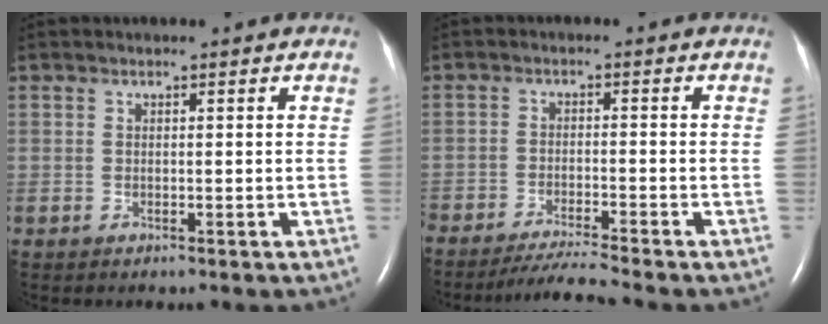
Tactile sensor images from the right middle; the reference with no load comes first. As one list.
[{"total": 5.3, "force": [-4.8, -1.6, 1.6], "torque": [-0.028, -0.021, -0.087]}]